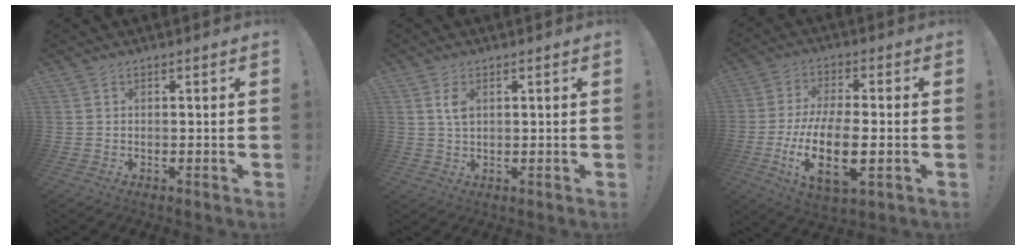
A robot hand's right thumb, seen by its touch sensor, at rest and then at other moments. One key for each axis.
{"total": 3.7, "fx": 1.3, "fy": 2.2, "fz": 2.7, "tx": -0.034, "ty": -0.005, "tz": 0.019}
{"total": 16.4, "fx": -3.6, "fy": 6.5, "fz": 14.7, "tx": -0.280, "ty": -0.004, "tz": -0.056}